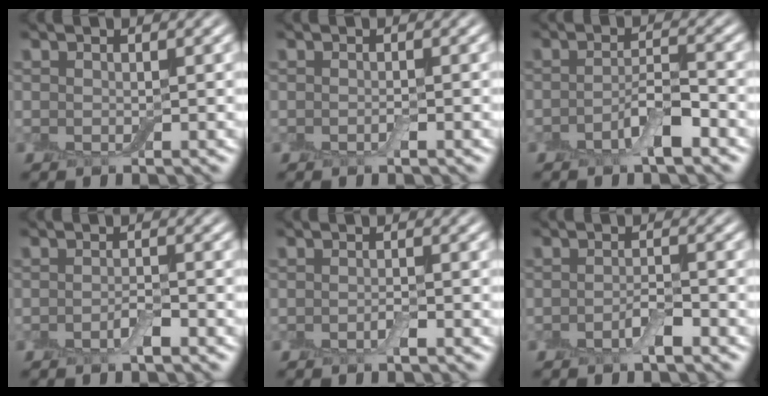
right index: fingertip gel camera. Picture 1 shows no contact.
{"total": 0.5, "force": [-0.3, 0.1, 0.4], "torque": [-0.009, 0.000, -0.004]}
{"total": 3.4, "force": [-1.8, 0.9, 2.7], "torque": [-0.050, 0.007, -0.036]}
{"total": 1.6, "force": [-0.8, 0.5, 1.3], "torque": [-0.026, -0.001, -0.017]}
{"total": 0.9, "force": [-0.5, 0.2, 0.8], "torque": [-0.015, -0.001, -0.008]}
{"total": 2.0, "force": [-1.0, 0.6, 1.6], "torque": [-0.030, 0.001, -0.020]}